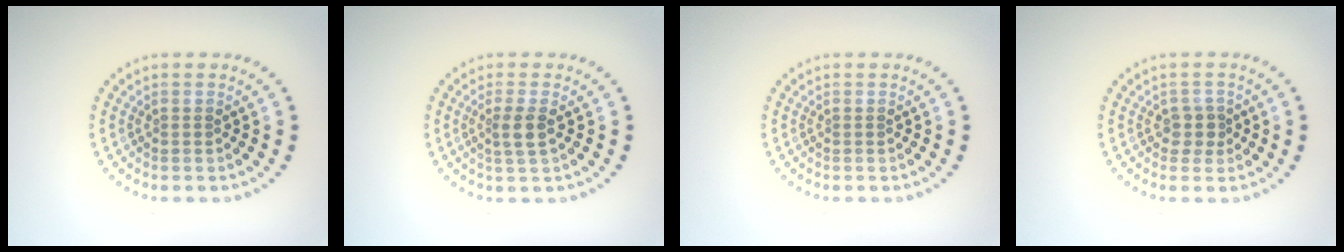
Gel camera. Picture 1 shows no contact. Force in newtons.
{"total": 1.9, "press": 1.6, "slide": 1.1}
{"total": 0.0}
{"total": 1.7, "press": 1.4, "slide": 1.0}